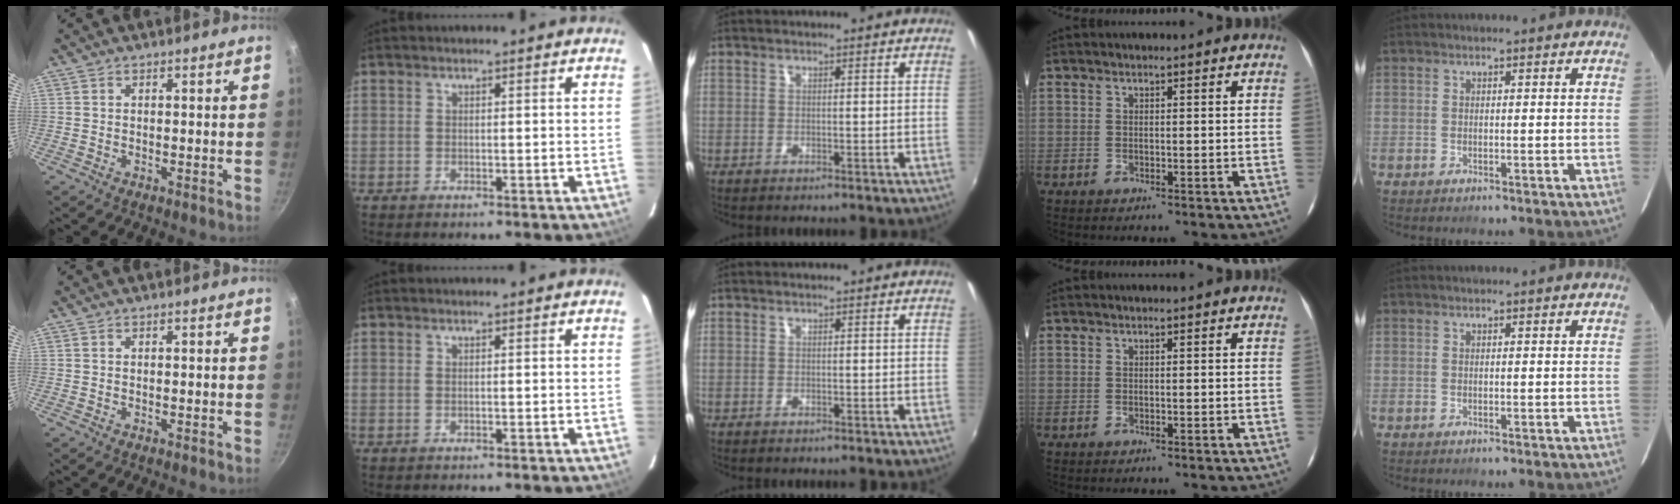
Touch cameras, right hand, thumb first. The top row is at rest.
{}